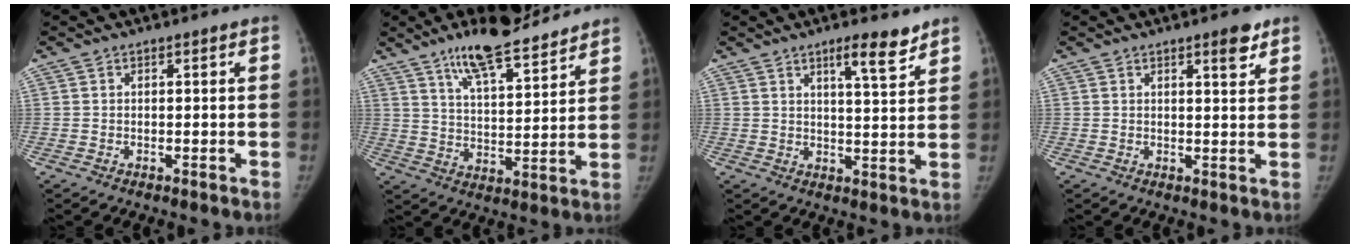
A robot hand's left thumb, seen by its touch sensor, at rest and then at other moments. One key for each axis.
{"total": 14.5, "fx": 10.9, "fy": 4.1, "fz": 8.6, "tx": -0.114, "ty": -0.056, "tz": 0.182}
{"total": 6.5, "fx": 4.6, "fy": 1.1, "fz": 4.5, "tx": -0.058, "ty": -0.034, "tz": 0.069}
{"total": 3.9, "fx": 2.9, "fy": 0.9, "fz": 2.5, "tx": -0.025, "ty": -0.022, "tz": 0.040}